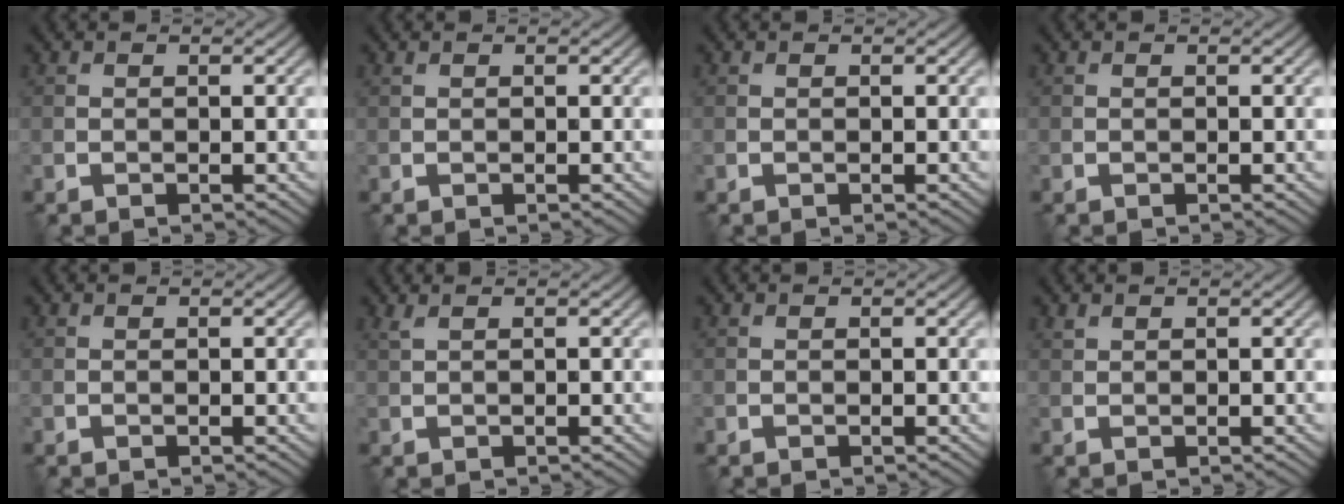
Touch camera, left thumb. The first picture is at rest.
{"total": 0.0}
{"total": 0.0}
{"total": 0.0}
{"total": 0.0}
{"total": 0.9, "force": [0.5, 0.2, 0.7], "torque": [-0.018, 0.007, 0.011]}
{"total": 0.0}
{"total": 0.5, "force": [0.4, 0.2, 0.2], "torque": [-0.008, 0.000, 0.012]}